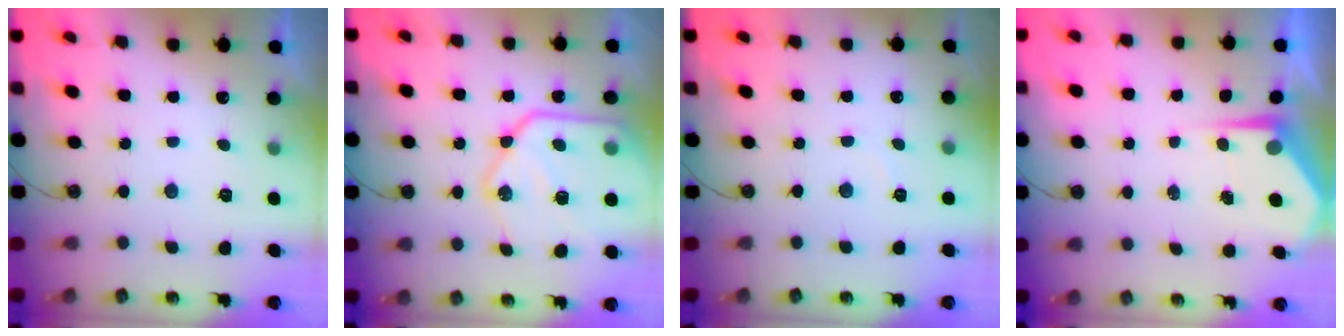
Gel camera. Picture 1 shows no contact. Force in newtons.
{"total": 19.5, "press": 19.4, "slide": 2.0}
{"total": 2.7, "press": 2.7, "slide": 0.4}
{"total": 4.2, "press": 4.2, "slide": 0.5}